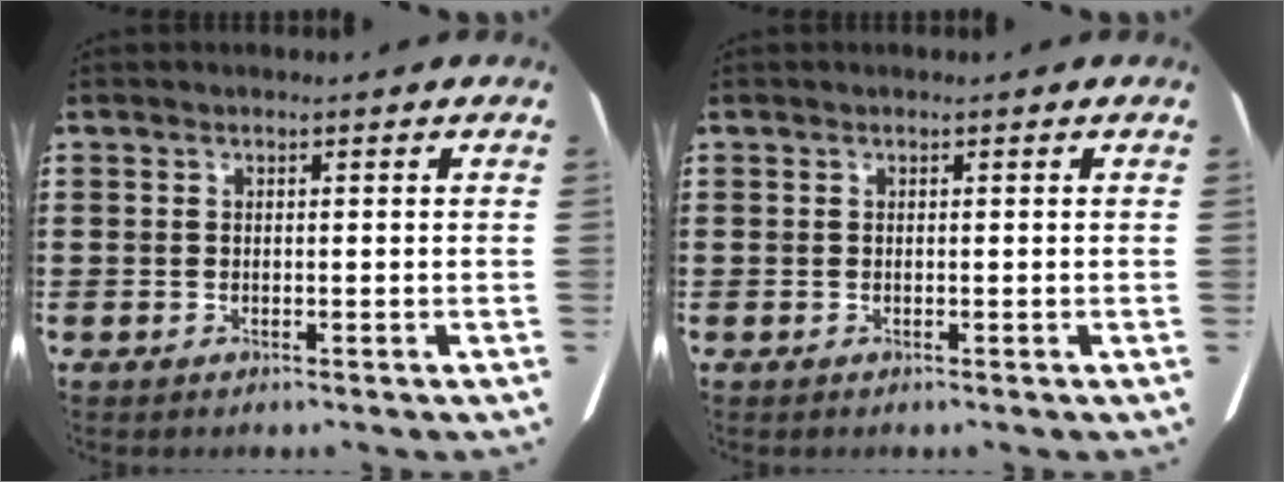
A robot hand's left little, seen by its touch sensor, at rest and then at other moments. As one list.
[{"total": 0.0}]